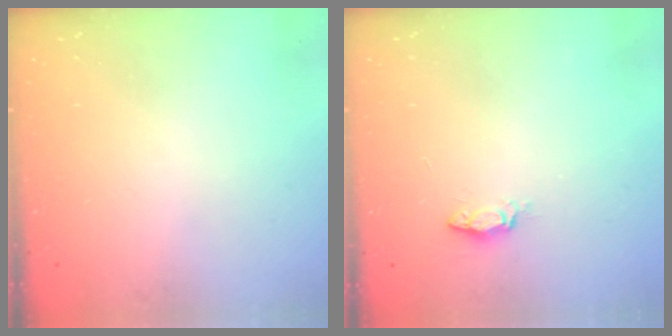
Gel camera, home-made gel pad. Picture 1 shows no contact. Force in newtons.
{"total": 3.8, "press": 3.8, "slide": 0.5}